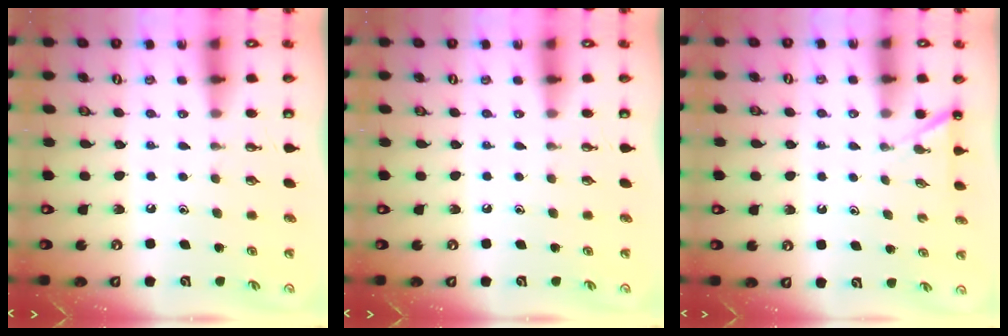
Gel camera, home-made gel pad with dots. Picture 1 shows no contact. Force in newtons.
{"total": 0.0}
{"total": 2.3, "press": 2.3, "slide": 0.2}